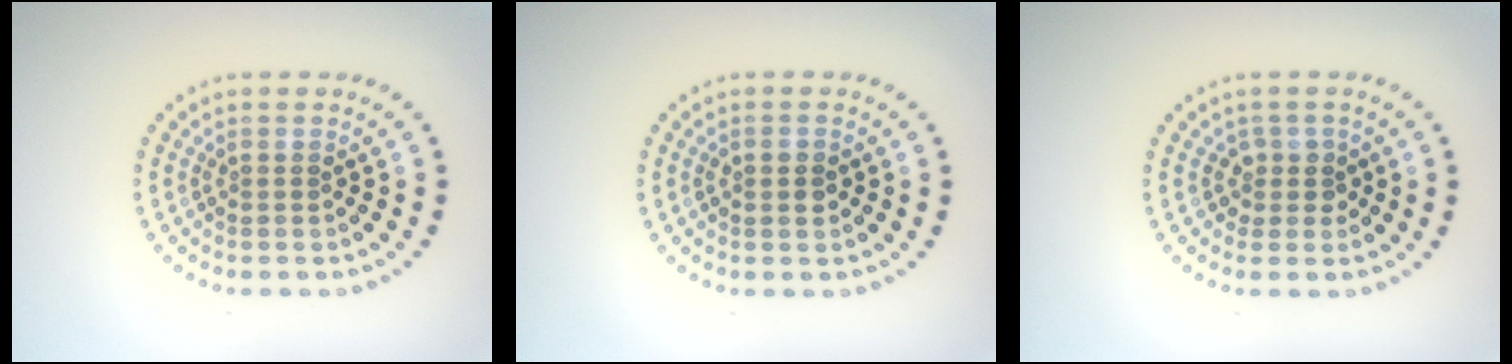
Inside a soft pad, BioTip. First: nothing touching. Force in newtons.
{"total": 1.4, "press": 1.4, "slide": 0.1}
{"total": 1.7, "press": 1.3, "slide": 1.0}